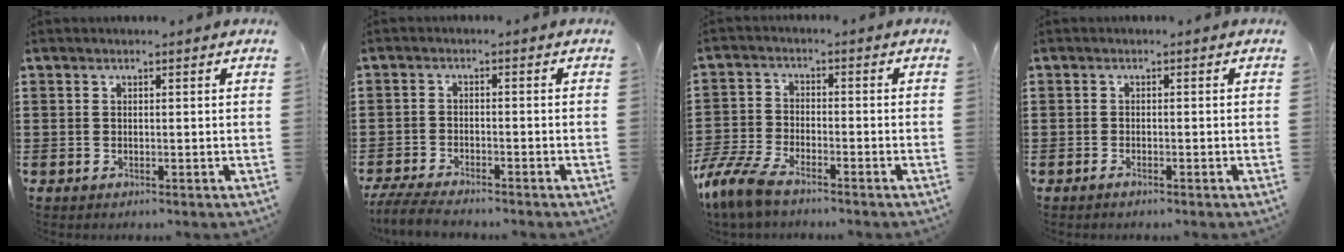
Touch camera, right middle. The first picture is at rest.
{"total": 4.2, "force": [-4.0, 0.6, 1.2], "torque": [-0.033, -0.006, -0.083]}
{"total": 7.0, "force": [-5.8, 1.9, 3.4], "torque": [-0.098, -0.005, -0.119]}
{"total": 0.7, "force": [-0.6, 0.1, 0.4], "torque": [-0.010, -0.004, -0.011]}